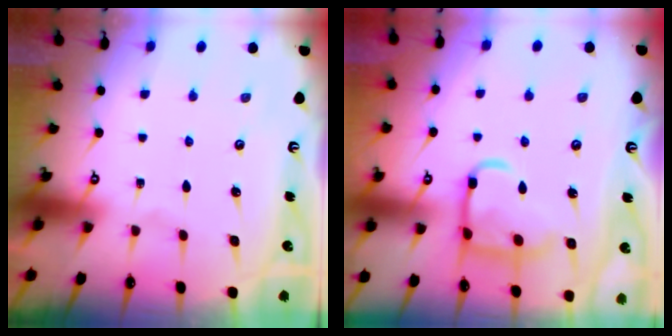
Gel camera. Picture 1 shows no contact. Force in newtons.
{"total": 13.0, "press": 13.0, "slide": 0.9}